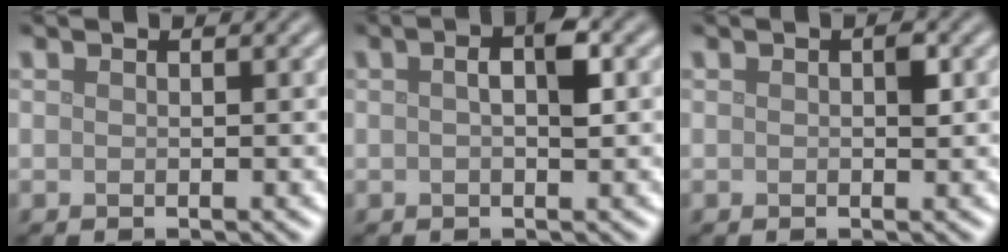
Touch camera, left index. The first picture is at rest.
{"total": 2.7, "force": [0.4, 0.7, 2.5], "torque": [-0.041, 0.008, 0.003]}
{"total": 1.1, "force": [0.2, 0.5, 0.9], "torque": [-0.010, -0.001, 0.001]}